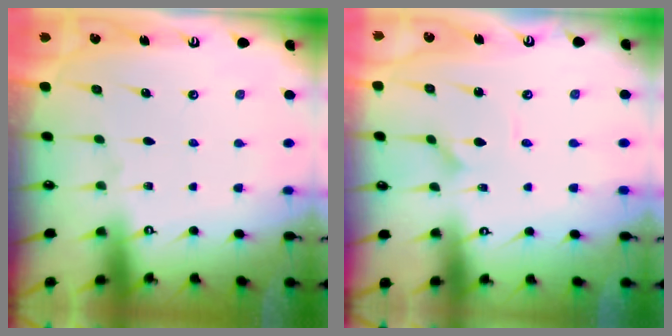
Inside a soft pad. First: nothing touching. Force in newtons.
{"total": 1.2, "press": 1.2, "slide": 0.2}